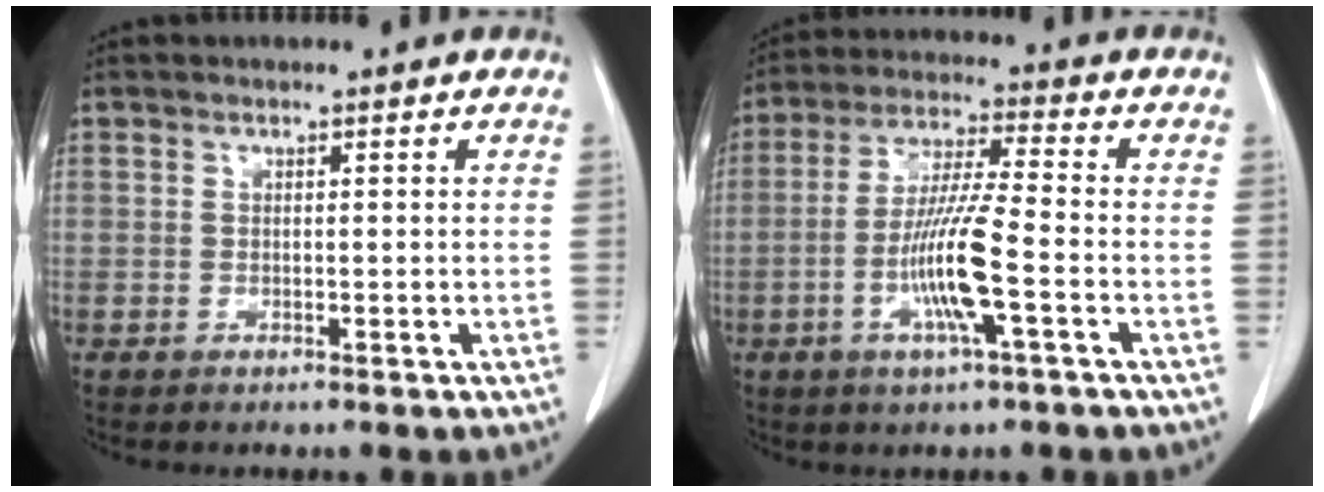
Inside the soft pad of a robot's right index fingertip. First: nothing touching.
{"total": 10.6, "force": [-3.1, 0.0, 10.1], "torque": [-0.200, -0.007, -0.062]}